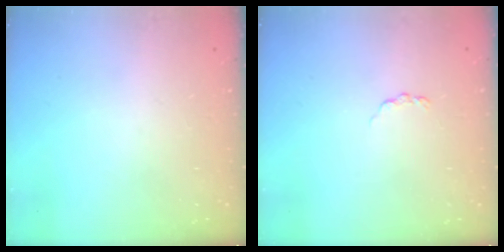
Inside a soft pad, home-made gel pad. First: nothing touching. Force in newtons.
{"total": 2.8, "press": 2.7, "slide": 0.4}